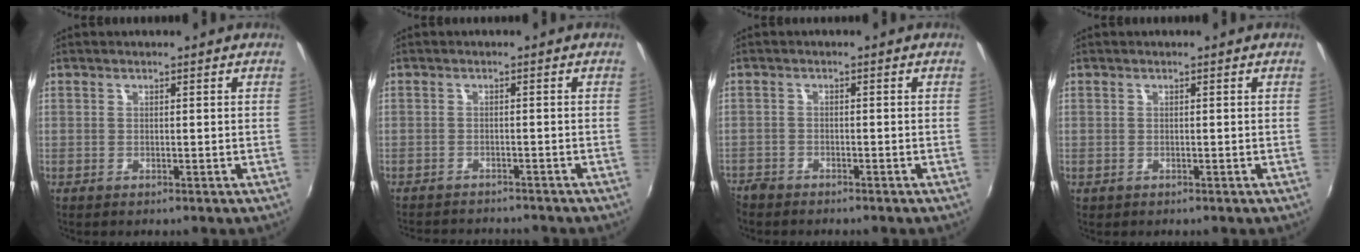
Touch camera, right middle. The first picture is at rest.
{"total": 7.7, "force": [-7.2, 1.6, 2.3], "torque": [-0.059, -0.014, -0.106]}
{"total": 3.7, "force": [-3.4, 1.4, 0.7], "torque": [-0.030, -0.014, -0.067]}
{"total": 0.0}